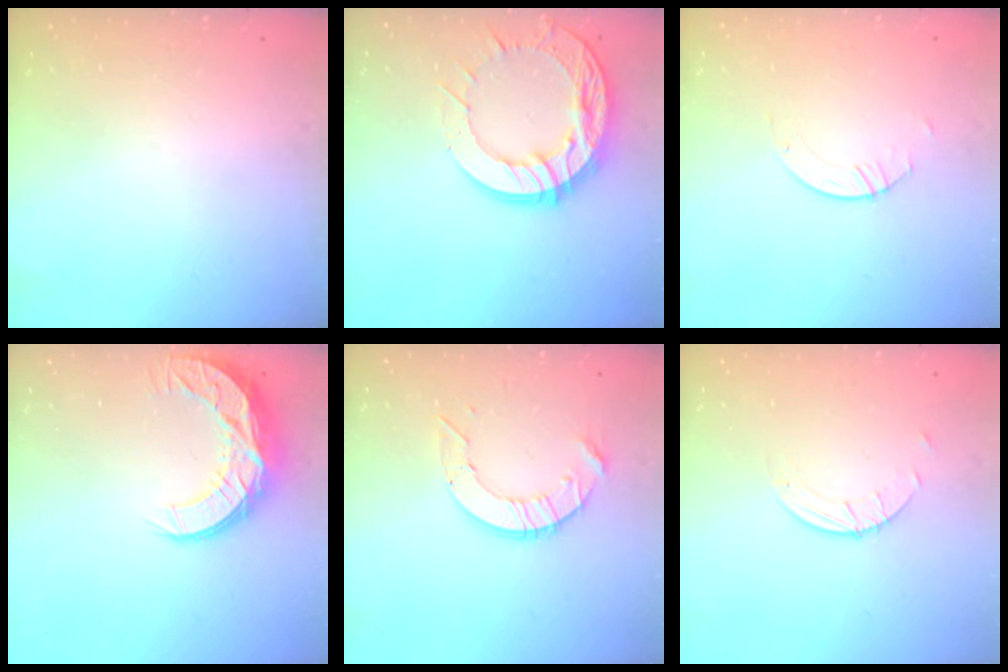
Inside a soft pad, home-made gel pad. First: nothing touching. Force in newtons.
{"total": 20.5, "press": 20.5, "slide": 1.9}
{"total": 2.1, "press": 2.1, "slide": 0.1}
{"total": 12.6, "press": 12.6, "slide": 0.7}
{"total": 8.4, "press": 8.4, "slide": 0.6}
{"total": 2.7, "press": 2.7, "slide": 0.3}